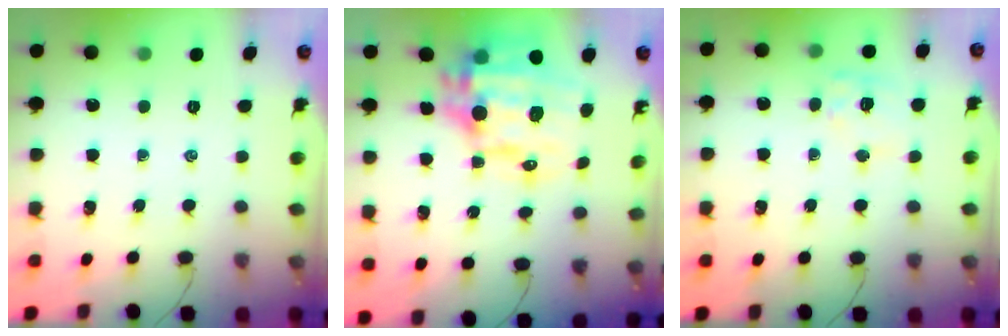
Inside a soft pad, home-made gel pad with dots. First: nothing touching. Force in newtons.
{"total": 19.0, "press": 18.5, "slide": 4.4}
{"total": 9.8, "press": 9.7, "slide": 1.3}